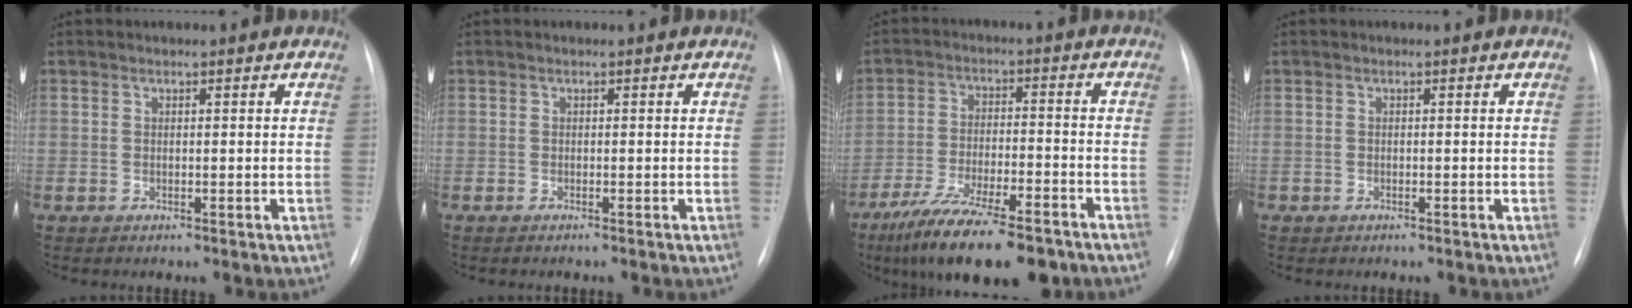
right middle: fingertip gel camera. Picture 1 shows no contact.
{"total": 0.0}
{"total": 16.4, "force": [-12.2, 3.9, 10.2], "torque": [-0.161, -0.024, -0.198]}
{"total": 0.0}